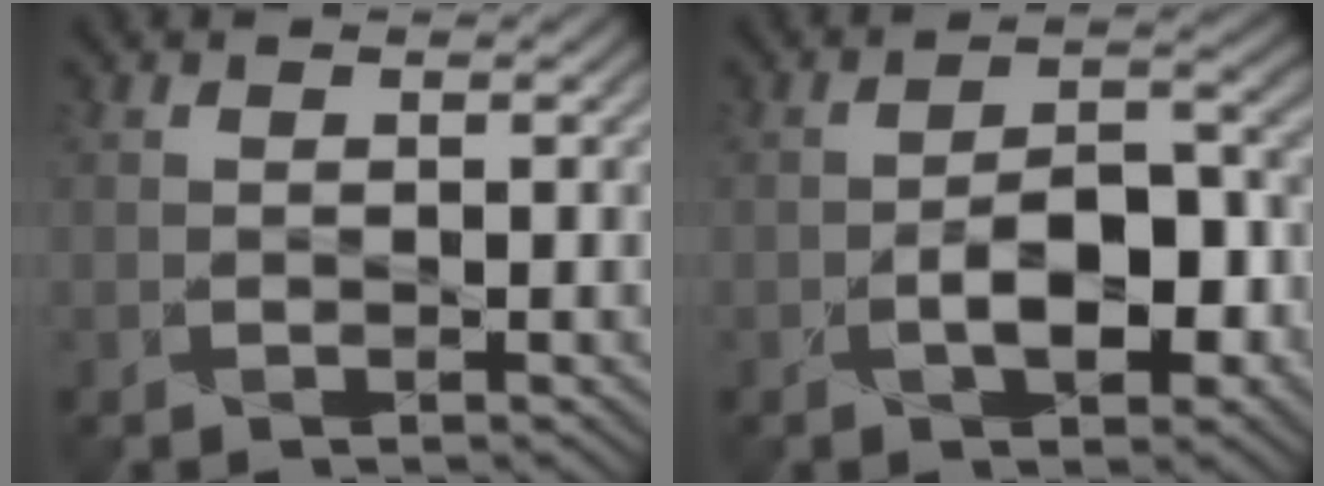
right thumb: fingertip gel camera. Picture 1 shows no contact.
{"total": 6.5, "force": [-2.3, 3.2, 5.1], "torque": [-0.072, 0.007, -0.040]}